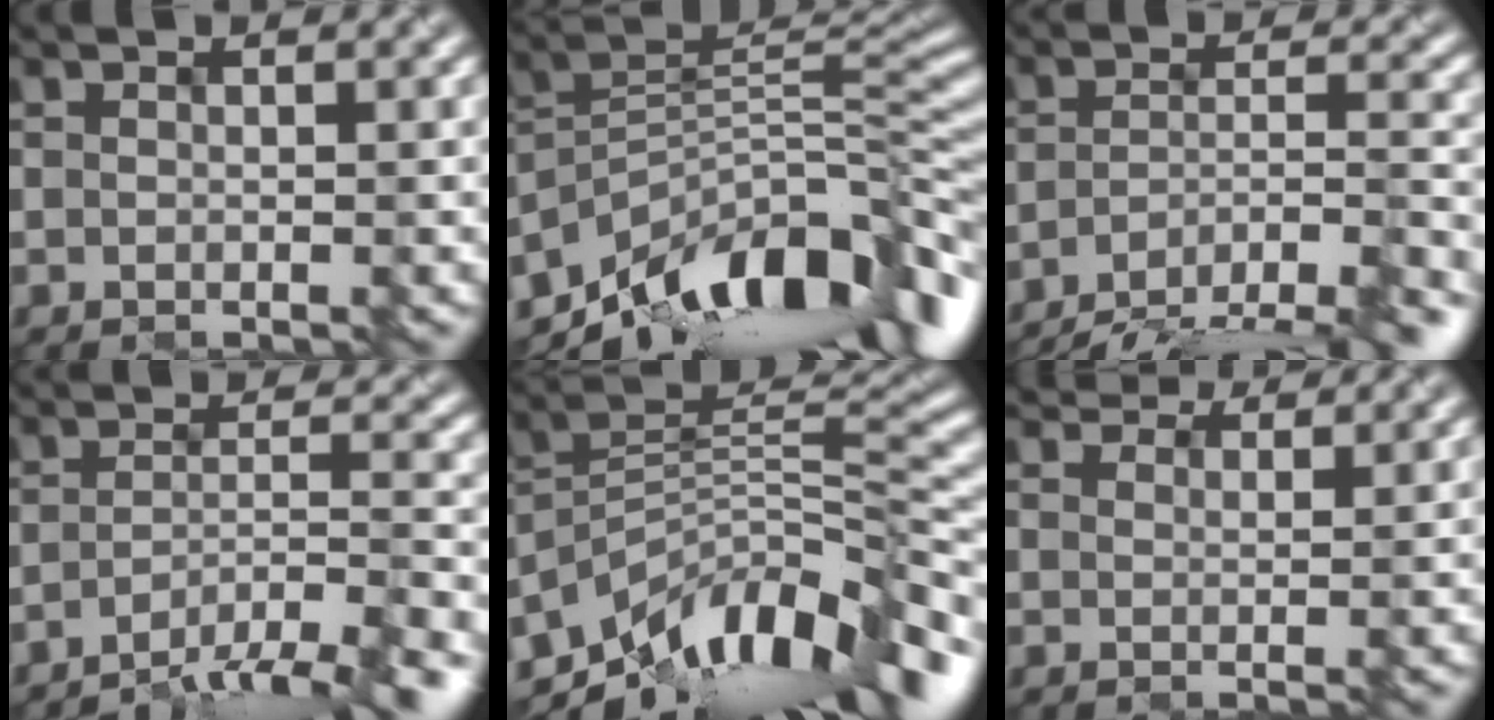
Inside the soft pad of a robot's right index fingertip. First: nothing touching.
{"total": 12.0, "force": [-8.8, 4.6, 6.7], "torque": [-0.111, 0.024, -0.158]}
{"total": 10.1, "force": [-8.3, 2.2, 5.4], "torque": [-0.076, -0.005, -0.120]}
{"total": 6.4, "force": [-5.0, 0.9, 3.9], "torque": [-0.059, 0.004, -0.078]}
{"total": 11.6, "force": [-8.0, 4.2, 7.2], "torque": [-0.122, 0.031, -0.147]}
{"total": 6.1, "force": [5.7, 1.6, 1.6], "torque": [-0.039, 0.010, 0.081]}